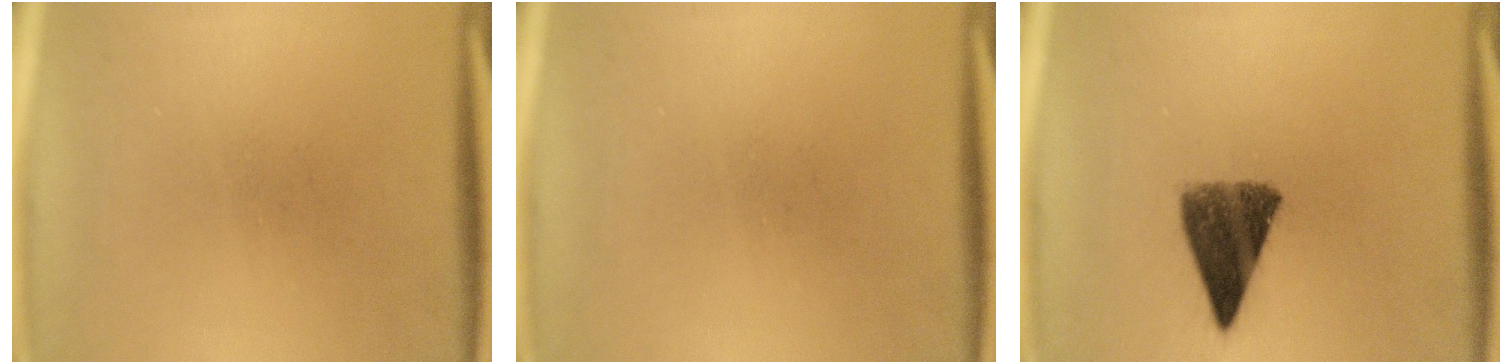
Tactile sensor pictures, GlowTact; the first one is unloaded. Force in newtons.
{"total": 0.0}
{"total": 9.1}